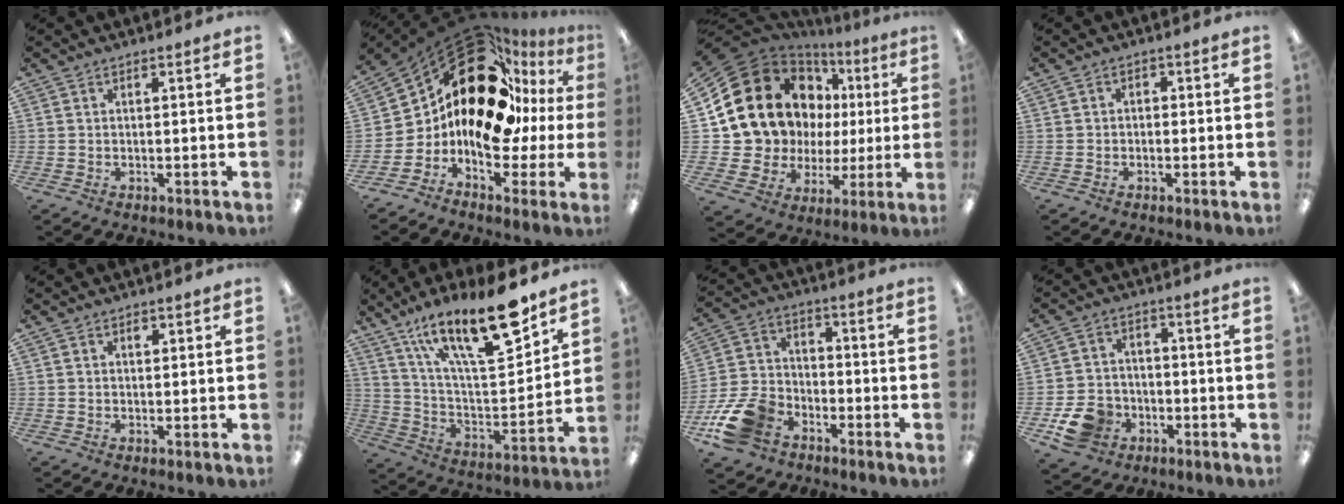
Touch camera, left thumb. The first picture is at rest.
{"total": 20.6, "force": [7.2, 12.5, 14.7], "torque": [-0.260, -0.088, 0.121]}
{"total": 22.1, "force": [7.3, 17.5, 11.4], "torque": [-0.248, -0.035, 0.166]}
{"total": 1.3, "force": [-0.9, 0.9, 0.3], "torque": [-0.005, 0.005, -0.019]}
{"total": 1.0, "force": [0.5, 0.5, 0.7], "torque": [-0.006, 0.000, 0.007]}
{"total": 22.6, "force": [15.8, 6.5, 14.9], "torque": [-0.247, -0.098, 0.264]}
{"total": 13.9, "force": [-8.2, 9.0, 6.8], "torque": [-0.146, 0.055, -0.151]}
{"total": 9.8, "force": [-4.7, 7.6, 4.1], "torque": [-0.091, 0.040, -0.081]}